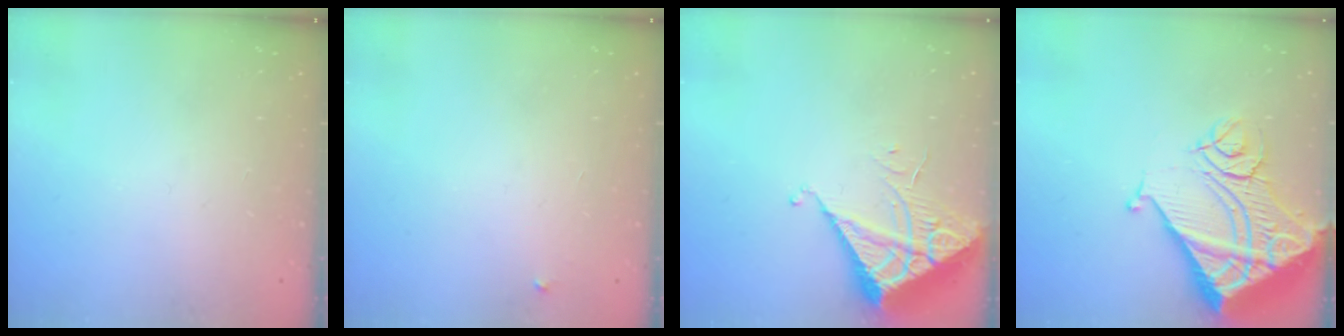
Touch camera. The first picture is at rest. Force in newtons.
{"total": 2.1, "press": 2.1, "slide": 0.1}
{"total": 7.0, "press": 7.0, "slide": 0.3}
{"total": 20.9, "press": 20.7, "slide": 2.6}